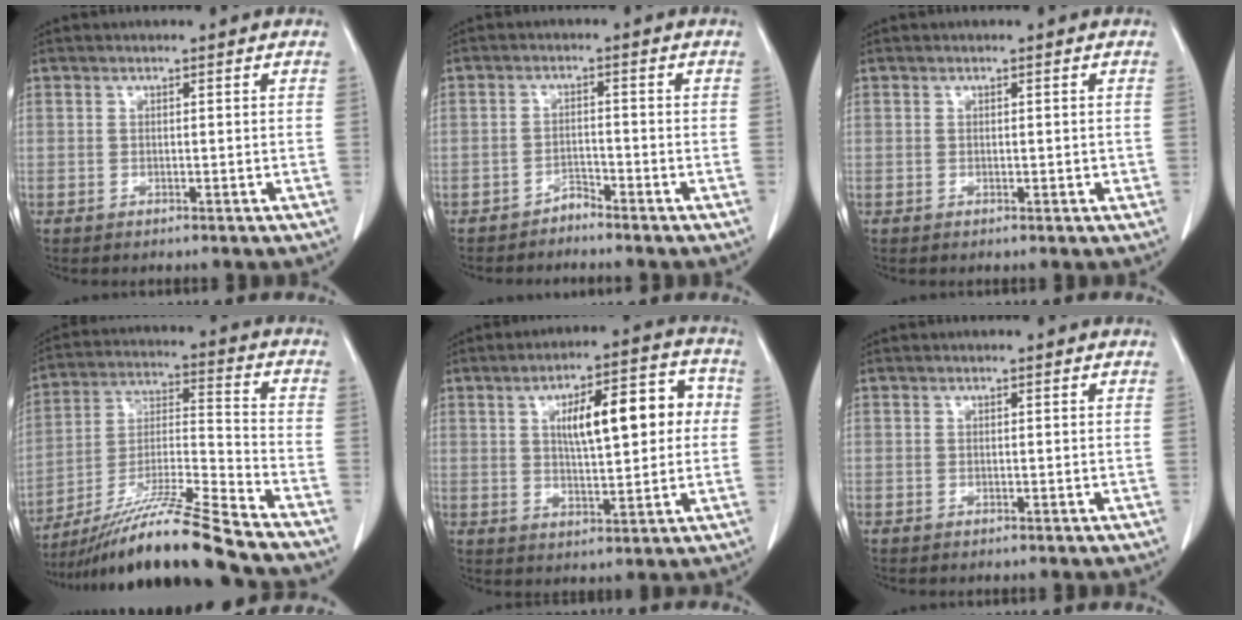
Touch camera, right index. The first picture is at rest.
{"total": 1.8, "force": [-1.7, 0.4, 0.0], "torque": [0.008, 0.000, -0.029]}
{"total": 1.0, "force": [0.0, 0.5, 0.9], "torque": [-0.014, -0.002, 0.002]}
{"total": 17.5, "force": [-14.8, -1.7, 9.2], "torque": [-0.180, -0.019, -0.266]}
{"total": 12.6, "force": [2.4, 3.8, 11.8], "torque": [-0.171, 0.033, 0.038]}
{"total": 0.0}